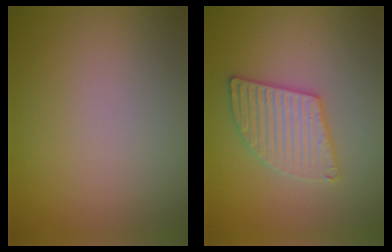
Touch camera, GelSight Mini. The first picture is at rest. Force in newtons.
{"total": 3.6, "press": 3.6, "slide": 0.3}